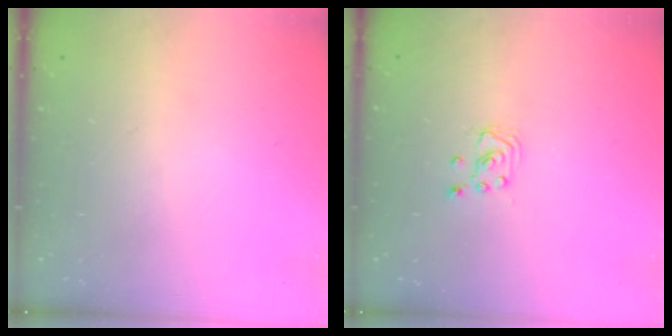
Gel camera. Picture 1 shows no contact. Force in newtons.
{"total": 2.0, "press": 2.0, "slide": 0.2}